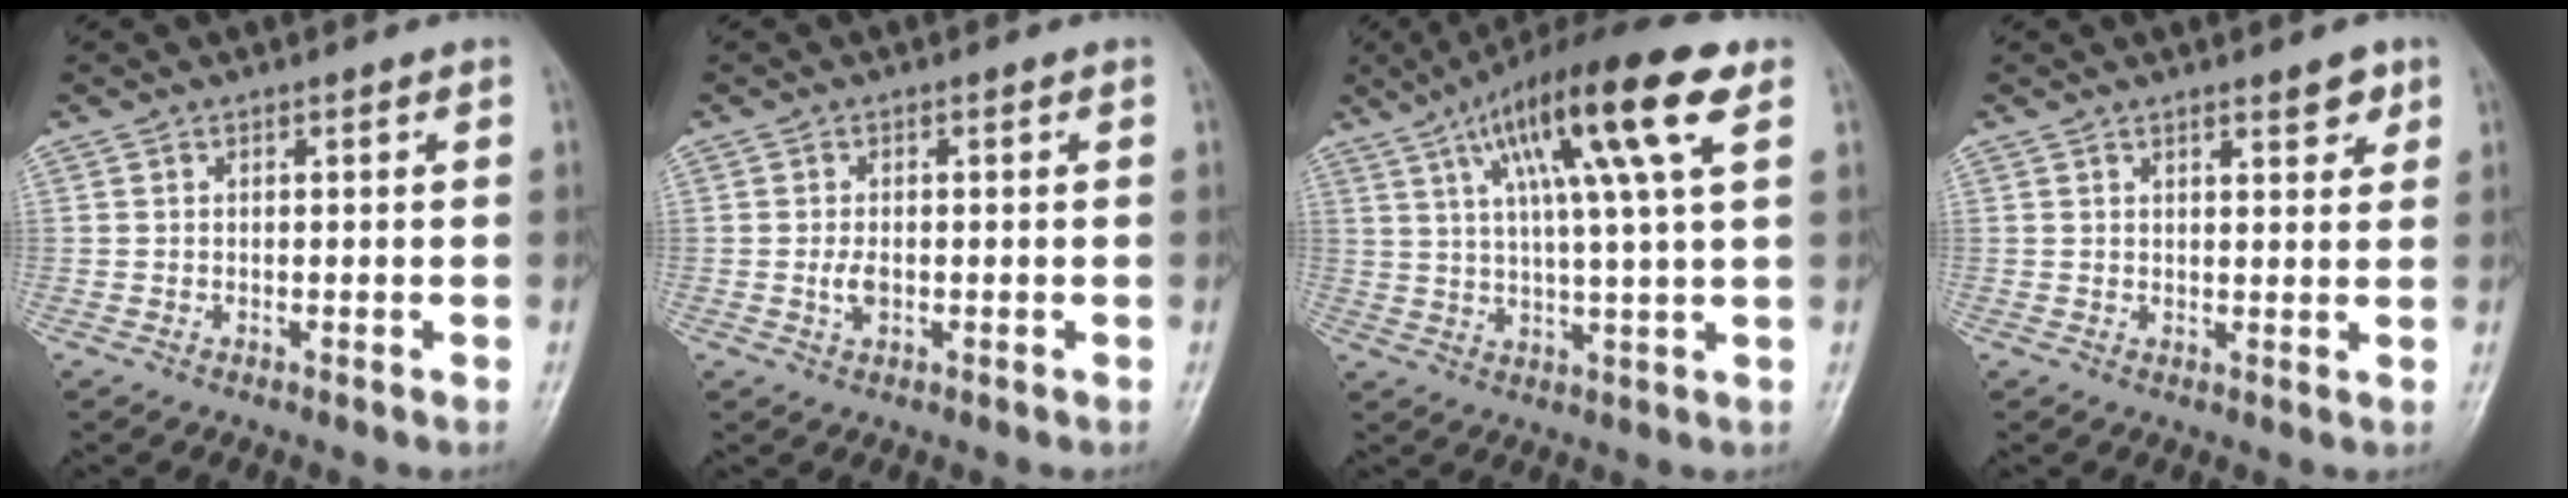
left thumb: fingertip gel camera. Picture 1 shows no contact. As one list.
[{"total": 2.4, "force": [-0.3, 1.3, 2.0], "torque": [-0.039, -0.003, -0.005]}, {"total": 17.7, "force": [7.5, 2.4, 15.8], "torque": [-0.263, 0.003, 0.117]}, {"total": 3.7, "force": [2.4, 1.3, 2.5], "torque": [-0.021, -0.013, 0.031]}]